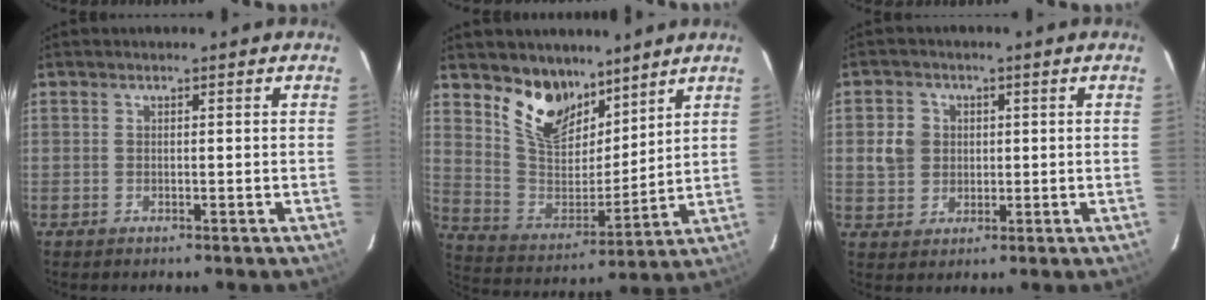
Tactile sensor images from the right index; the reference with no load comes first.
{"total": 13.6, "force": [9.6, 7.2, 6.3], "torque": [-0.128, -0.008, 0.186]}
{"total": 5.4, "force": [0.6, 5.0, 1.9], "torque": [-0.039, 0.018, 0.014]}